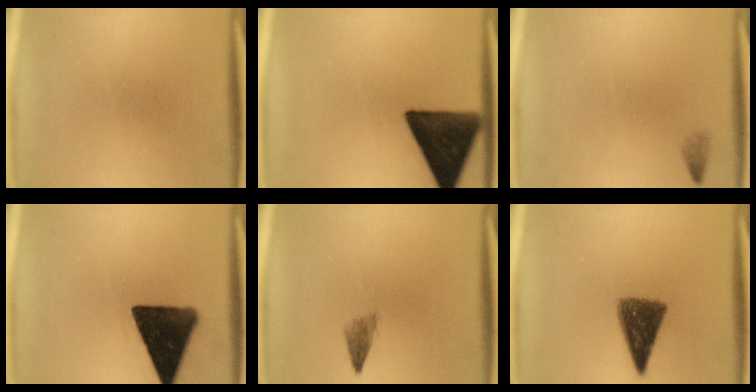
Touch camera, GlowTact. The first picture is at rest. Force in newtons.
{"total": 14.9}
{"total": 0.8}
{"total": 14.8}
{"total": 1.9}
{"total": 9.0}